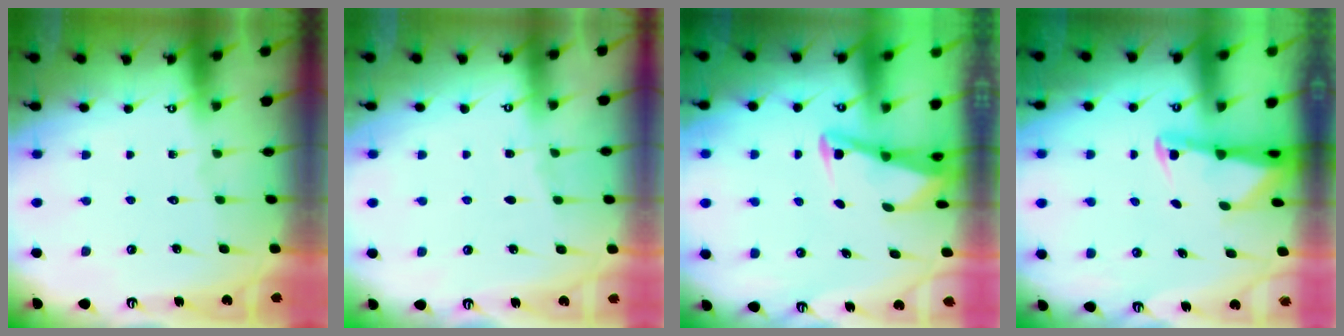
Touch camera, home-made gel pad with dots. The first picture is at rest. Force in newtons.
{"total": 3.6, "press": 3.5, "slide": 0.5}
{"total": 3.0, "press": 2.9, "slide": 0.4}
{"total": 3.3, "press": 3.3, "slide": 0.4}